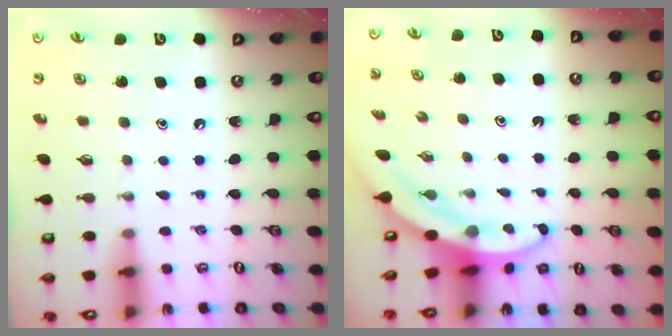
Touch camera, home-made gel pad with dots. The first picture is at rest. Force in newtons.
{"total": 3.6, "press": 3.6, "slide": 0.2}